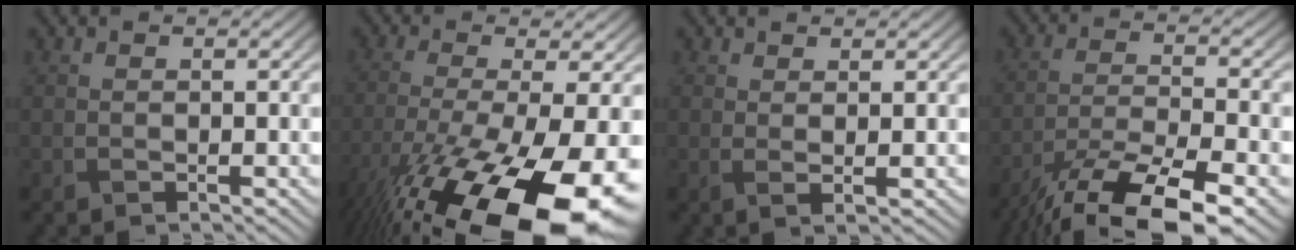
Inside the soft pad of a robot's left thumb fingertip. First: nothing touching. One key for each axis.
{"total": 18.5, "fx": -10.3, "fy": 5.7, "fz": 14.2, "tx": -0.291, "ty": -0.050, "tz": -0.163}
{"total": 1.7, "fx": 0.8, "fy": 0.3, "fz": 1.5, "tx": -0.029, "ty": -0.005, "tz": 0.014}
{"total": 13.5, "fx": -10.1, "fy": 3.2, "fz": 8.3, "tx": -0.167, "ty": -0.021, "tz": -0.172}